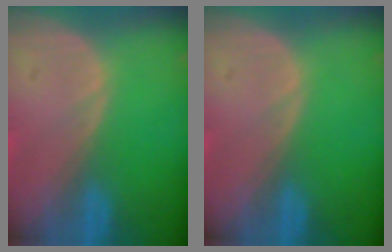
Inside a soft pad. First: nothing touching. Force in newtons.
{"total": 0.0}